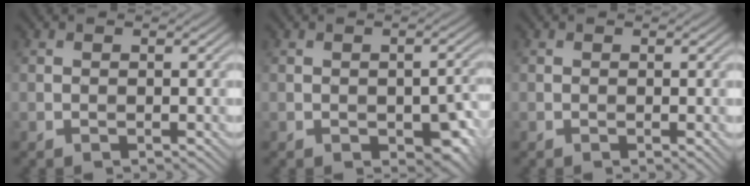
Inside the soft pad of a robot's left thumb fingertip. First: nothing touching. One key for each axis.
{"total": 5.1, "fx": -1.7, "fy": 2.8, "fz": 3.9, "tx": -0.049, "ty": -0.011, "tz": -0.018}
{"total": 0.6, "fx": -0.1, "fy": 0.1, "fz": 0.6, "tx": -0.011, "ty": -0.003, "tz": -0.002}